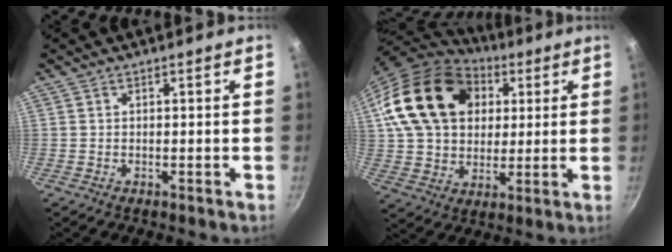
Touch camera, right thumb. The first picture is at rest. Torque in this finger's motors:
{"motor_torque": [0.98, 4.02, 1.20, -0.69, 0.20]}